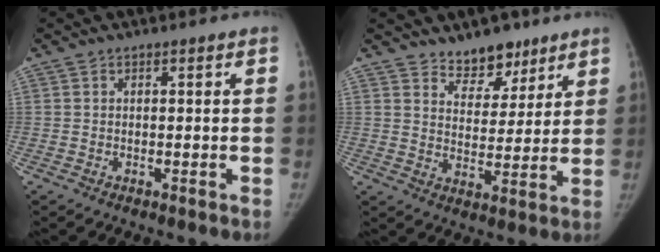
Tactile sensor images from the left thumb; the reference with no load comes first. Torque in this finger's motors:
{"motor_torque": [0.05, 0.09, -0.07, 0.24, -0.04]}